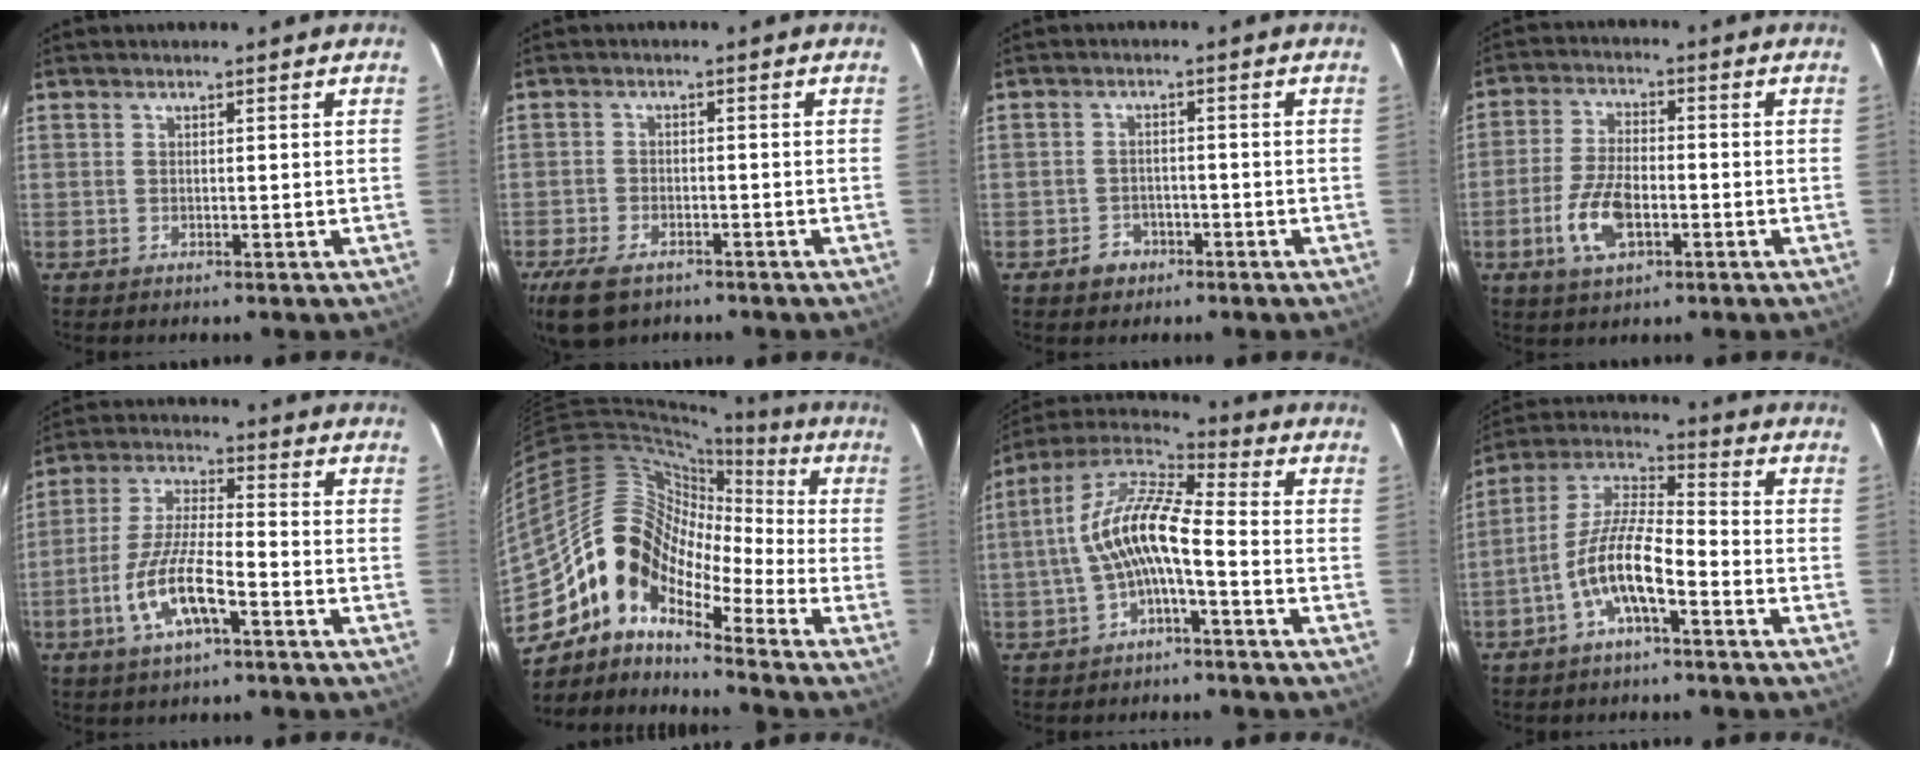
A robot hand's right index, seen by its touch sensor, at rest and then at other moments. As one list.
[{"total": 8.9, "force": [-6.1, 4.5, 4.7], "torque": [-0.122, -0.018, -0.110]}, {"total": 3.8, "force": [-2.3, 2.9, 0.7], "torque": [-0.024, 0.009, -0.032]}, {"total": 9.2, "force": [-3.3, 4.4, 7.4], "torque": [-0.160, -0.001, -0.061]}, {"total": 11.4, "force": [-5.2, 2.9, 9.7], "torque": [-0.204, -0.005, -0.099]}, {"total": 14.4, "force": [-8.4, 8.2, 8.3], "torque": [-0.145, 0.012, -0.184]}, {"total": 11.6, "force": [-2.5, 3.1, 10.9], "torque": [-0.224, 0.017, -0.049]}, {"total": 10.6, "force": [-5.0, 2.6, 9.0], "torque": [-0.189, 0.006, -0.099]}]